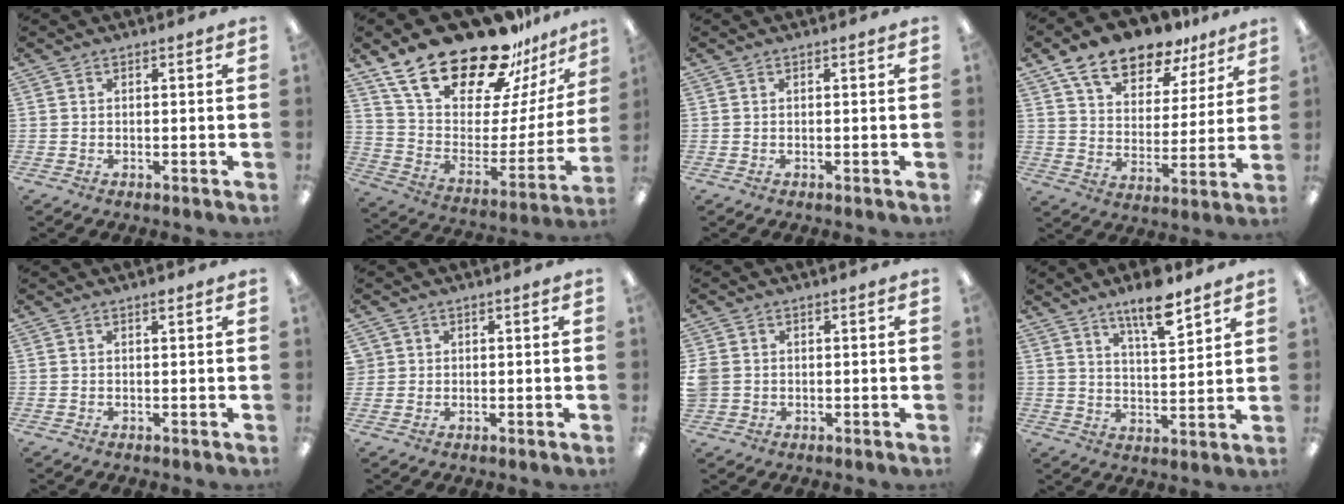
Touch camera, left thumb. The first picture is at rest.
{"total": 27.4, "force": [20.8, 11.0, 14.1], "torque": [-0.231, -0.135, 0.373]}
{"total": 0.0}
{"total": 13.7, "force": [10.7, 6.3, 5.9], "torque": [-0.108, -0.059, 0.194]}
{"total": 0.9, "force": [0.6, 0.2, 0.6], "torque": [-0.005, -0.002, 0.009]}
{"total": 2.0, "force": [0.6, 1.9, -0.2], "torque": [-0.002, 0.005, 0.010]}
{"total": 3.7, "force": [0.1, 3.4, 1.2], "torque": [-0.032, 0.005, 0.002]}
{"total": 10.4, "force": [7.6, 2.9, 6.6], "torque": [-0.098, -0.044, 0.126]}